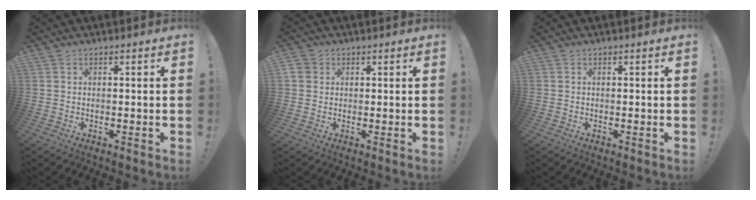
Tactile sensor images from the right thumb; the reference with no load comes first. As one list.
[{"total": 2.7, "force": [1.0, 2.4, 0.7], "torque": [-0.018, 0.004, 0.019]}, {"total": 0.5, "force": [0.0, 0.5, -0.2], "torque": [-0.003, 0.004, 0.001]}]